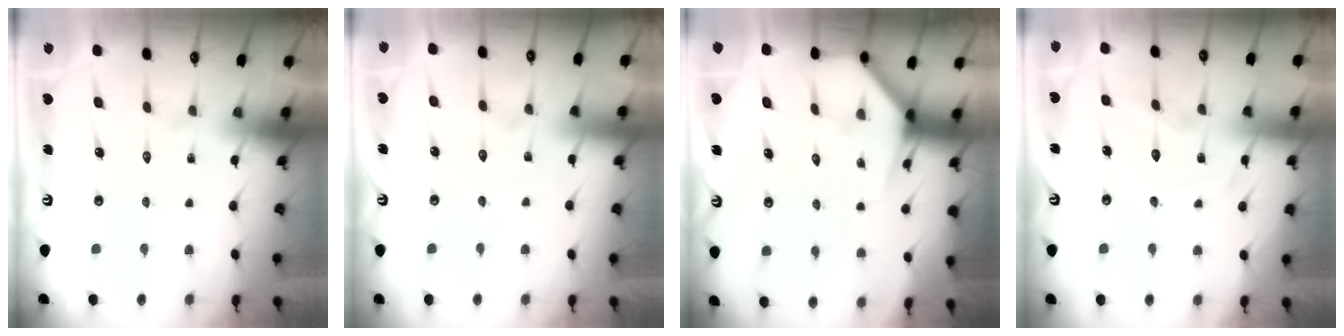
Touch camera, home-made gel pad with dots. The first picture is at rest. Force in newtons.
{"total": 3.3, "press": 3.3, "slide": 0.4}
{"total": 3.7, "press": 3.7, "slide": 0.2}
{"total": 9.1, "press": 9.1, "slide": 0.6}